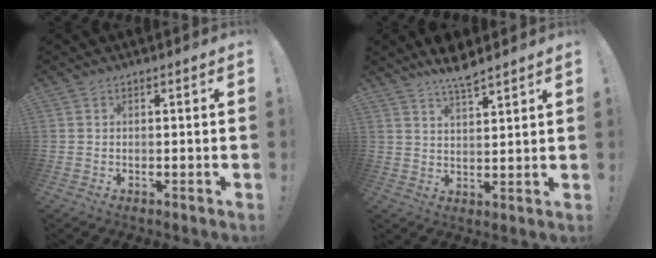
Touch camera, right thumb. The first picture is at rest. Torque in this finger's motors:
{"motor_torque": [0.88, 1.07, 1.05, 0.66, 0.01]}